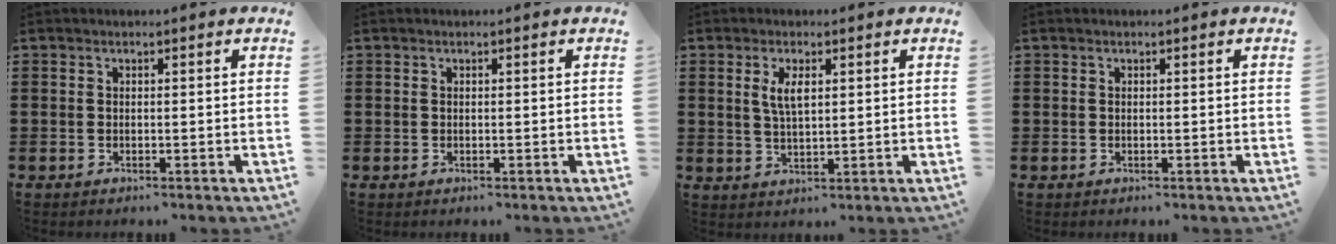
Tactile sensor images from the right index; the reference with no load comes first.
{"total": 0.0}
{"total": 3.7, "force": [1.1, 1.3, 3.3], "torque": [-0.069, 0.006, 0.018]}
{"total": 0.0}